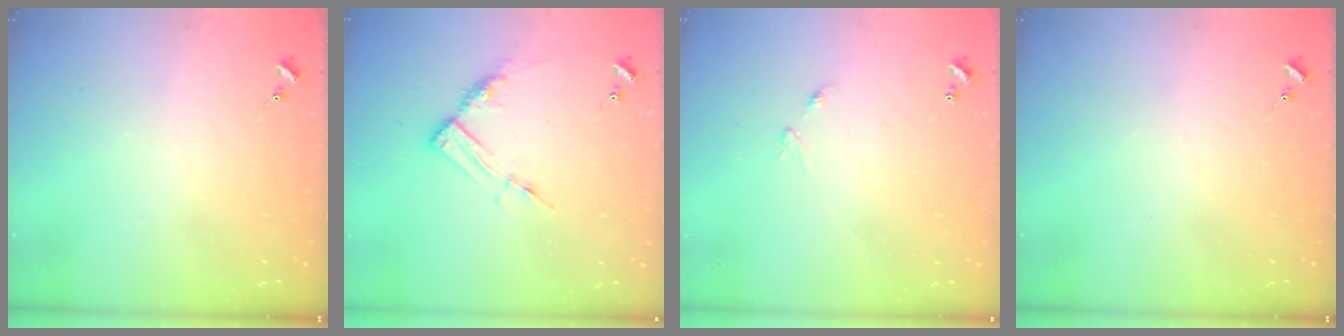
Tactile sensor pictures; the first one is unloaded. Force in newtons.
{"total": 8.8, "press": 8.8, "slide": 0.6}
{"total": 5.0, "press": 5.0, "slide": 0.5}
{"total": 0.0}